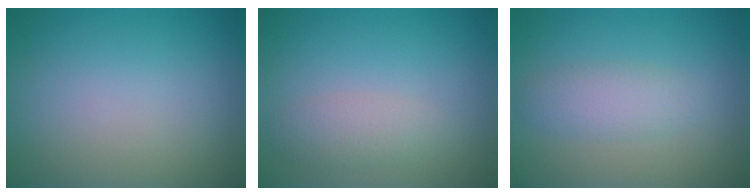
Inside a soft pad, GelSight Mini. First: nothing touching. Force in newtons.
{"total": 1.9, "press": 1.9, "slide": 0.0}
{"total": 2.2, "press": 2.2, "slide": 0.0}